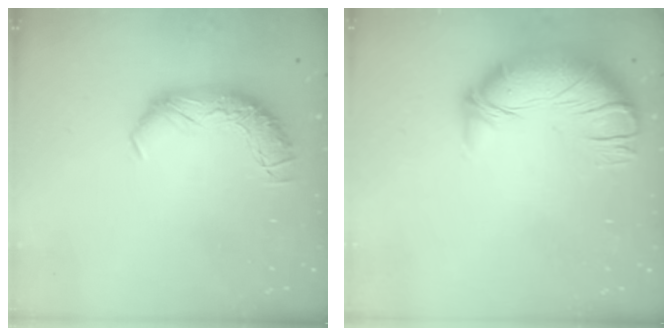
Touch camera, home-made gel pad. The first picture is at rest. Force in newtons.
{"total": 2.6, "press": 0.3, "slide": 2.6}